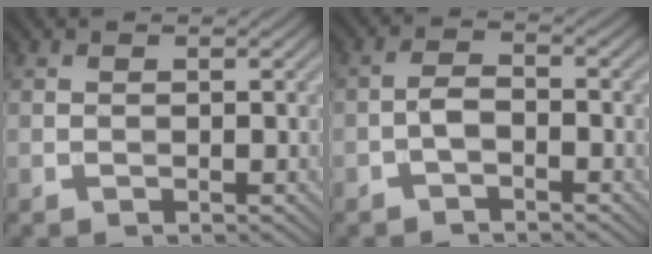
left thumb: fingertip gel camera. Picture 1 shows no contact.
{"total": 2.3, "force": [-1.3, 0.9, 1.7], "torque": [-0.031, 0.007, -0.033]}